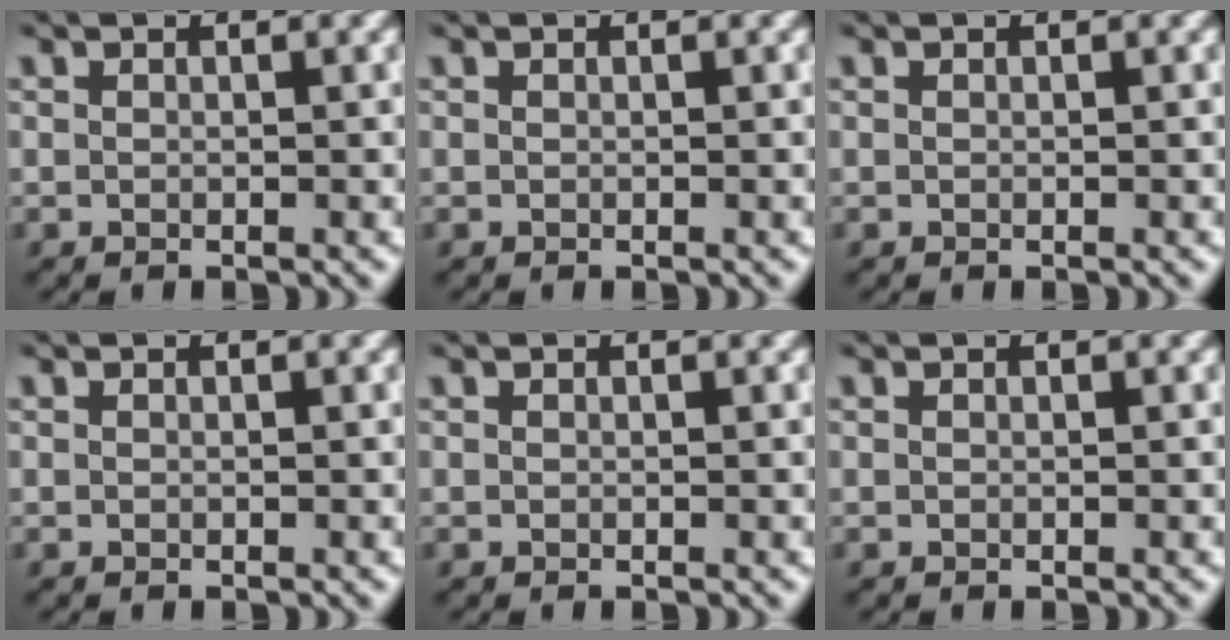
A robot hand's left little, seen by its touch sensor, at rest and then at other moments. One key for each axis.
{"total": 0.0}
{"total": 0.0}
{"total": 0.0}
{"total": 0.0}
{"total": 0.0}